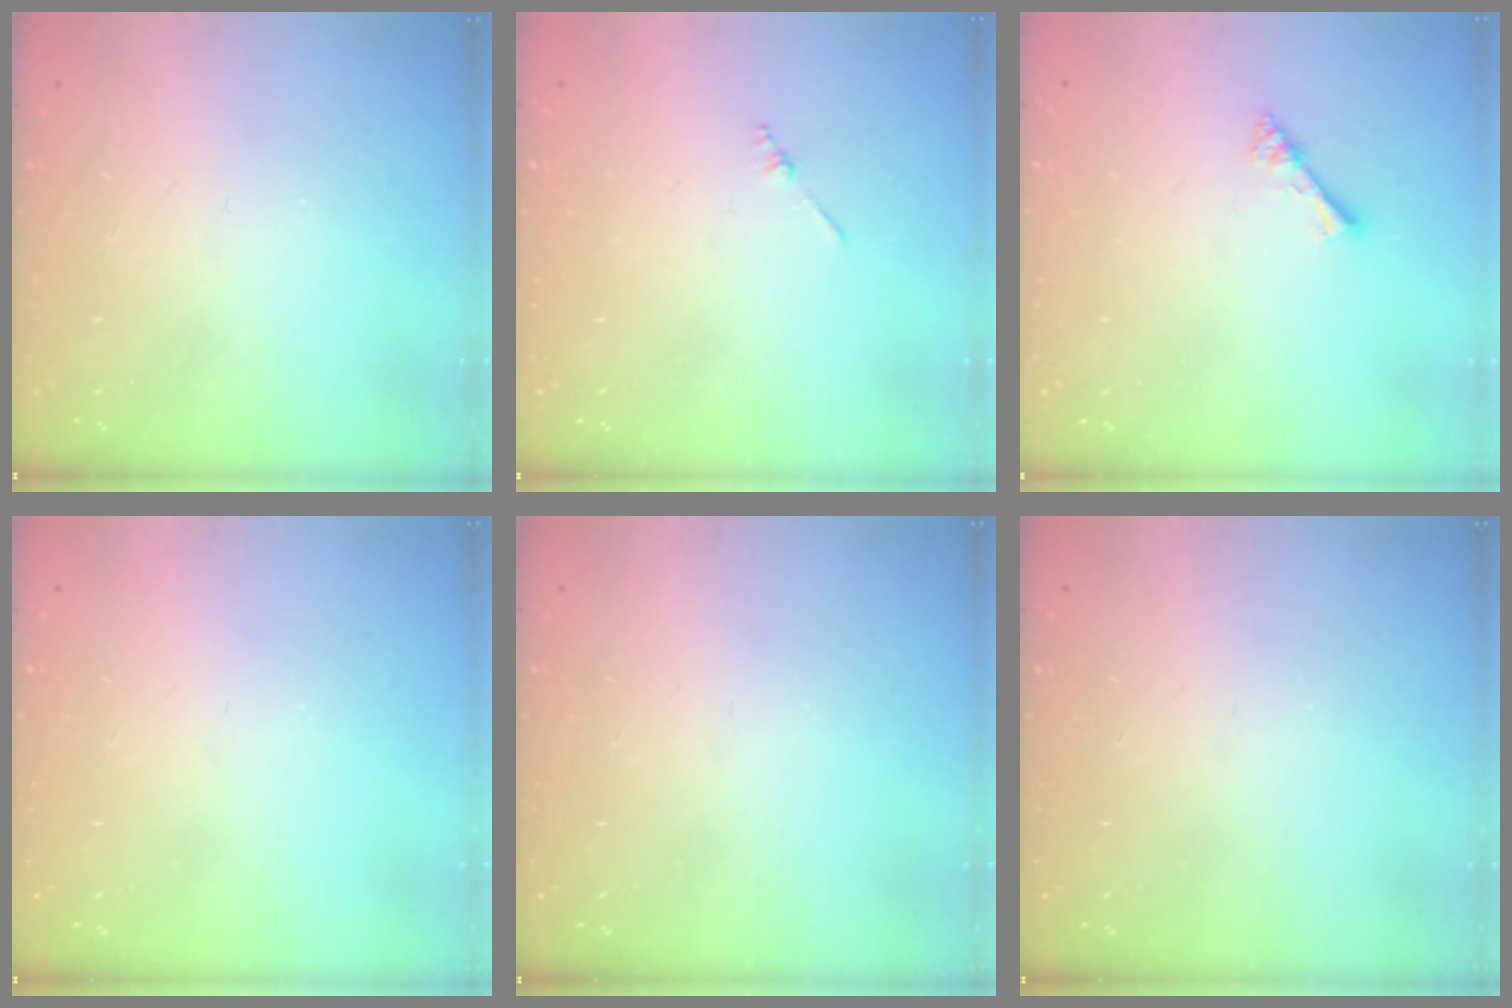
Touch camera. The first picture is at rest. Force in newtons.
{"total": 1.3, "press": 1.3, "slide": 0.3}
{"total": 2.7, "press": 2.7, "slide": 0.2}
{"total": 0.0}
{"total": 0.0}
{"total": 0.0}